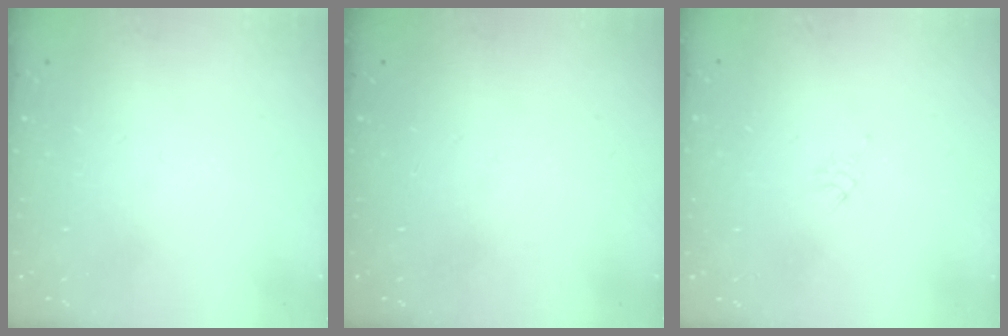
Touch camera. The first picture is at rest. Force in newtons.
{"total": 0.0}
{"total": 3.5, "press": 3.4, "slide": 0.8}